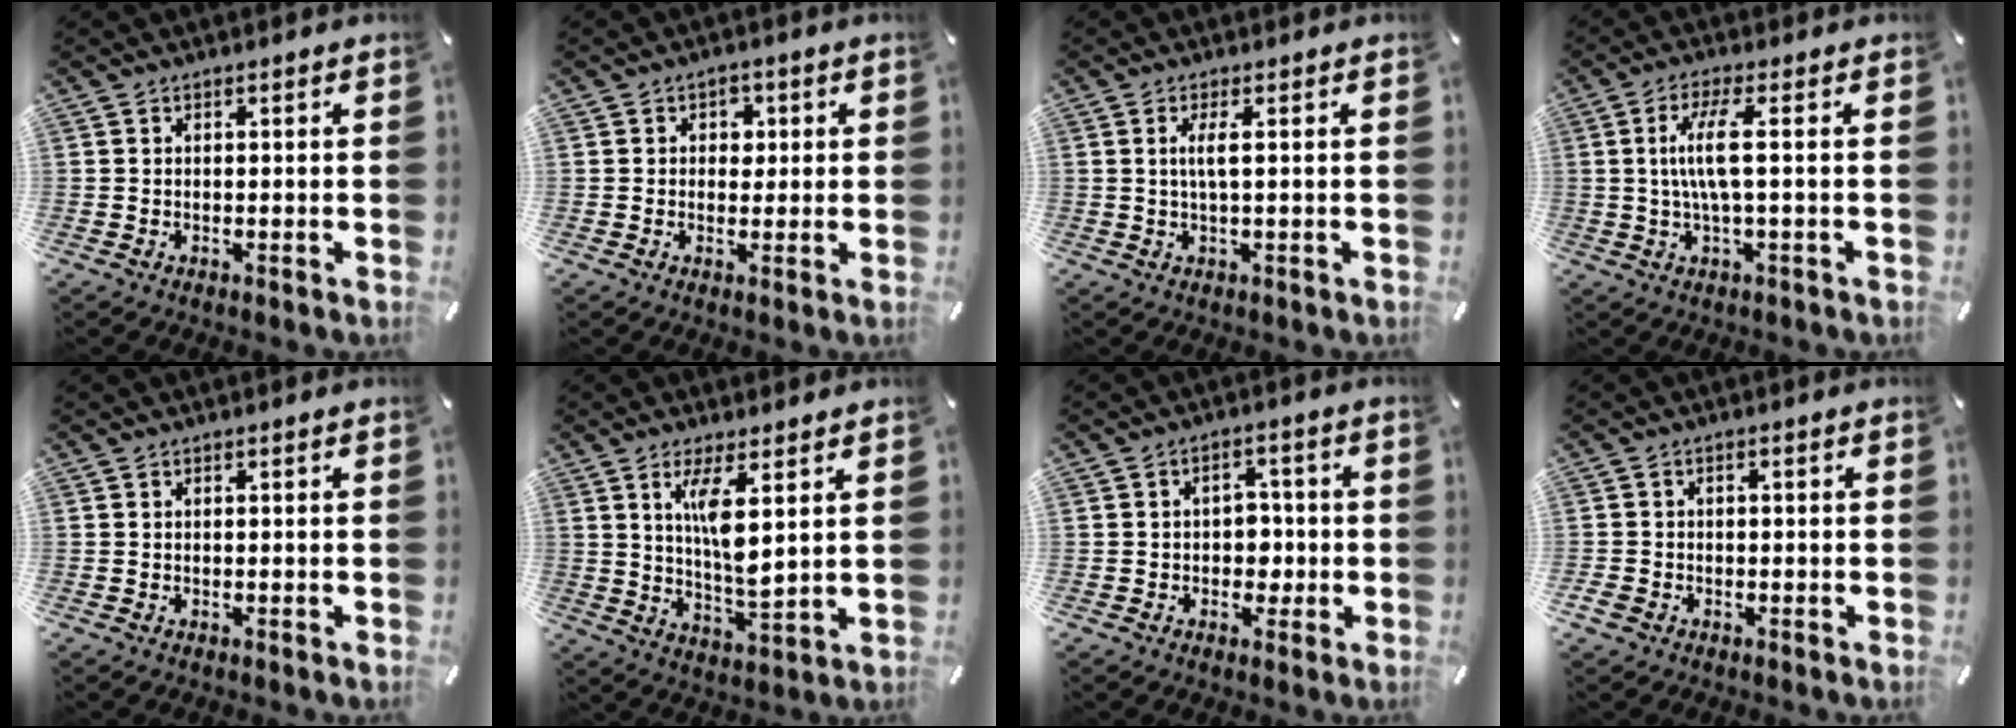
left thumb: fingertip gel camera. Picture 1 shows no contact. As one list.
[{"total": 3.1, "force": [0.4, 2.7, 1.5], "torque": [-0.009, -0.003, -0.002]}, {"total": 3.7, "force": [0.5, 0.6, 3.7], "torque": [-0.072, -0.002, 0.006]}, {"total": 7.9, "force": [0.5, 1.3, 7.8], "torque": [-0.168, -0.007, 0.000]}, {"total": 0.0}, {"total": 9.0, "force": [3.5, 2.4, 7.9], "torque": [-0.153, -0.019, 0.057]}, {"total": 5.4, "force": [-0.6, 4.4, 3.1], "torque": [-0.038, 0.003, -0.015]}, {"total": 2.3, "force": [-1.1, 1.7, 1.0], "torque": [-0.023, 0.002, -0.024]}]